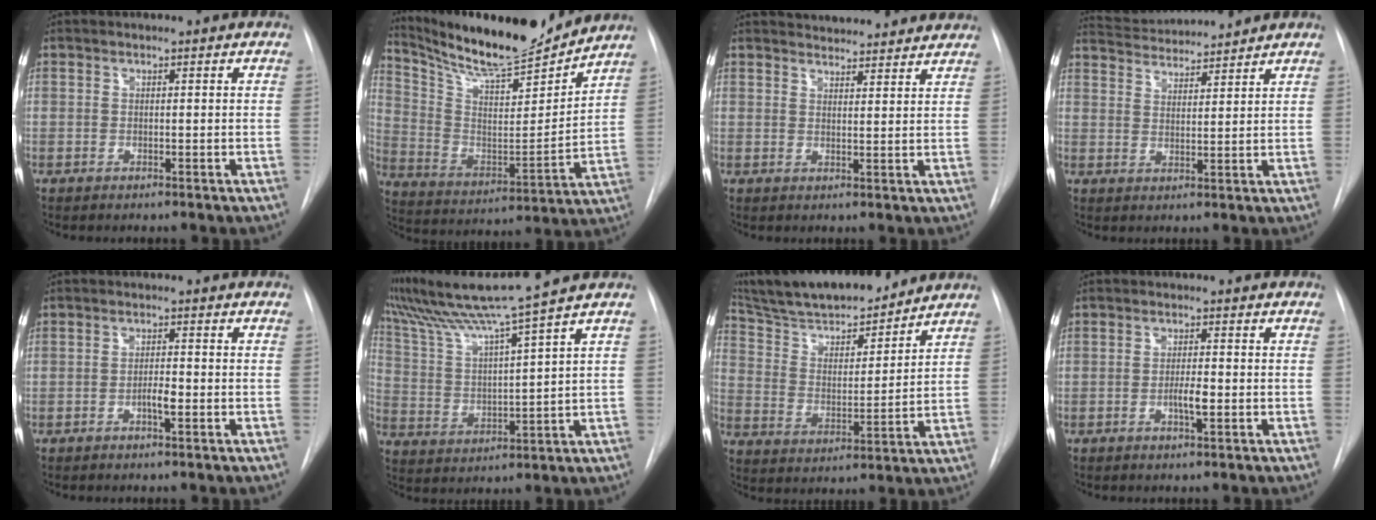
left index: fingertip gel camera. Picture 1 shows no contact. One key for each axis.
{"total": 18.4, "fx": 17.0, "fy": 1.9, "fz": 6.9, "tx": -0.137, "ty": -0.023, "tz": 0.280}
{"total": 11.7, "fx": 11.1, "fy": 2.5, "fz": 2.6, "tx": -0.023, "ty": 0.012, "tz": 0.130}
{"total": 9.3, "fx": 9.0, "fy": 0.1, "fz": 2.1, "tx": -0.046, "ty": 0.019, "tz": 0.147}
{"total": 2.2, "fx": -1.1, "fy": 0.4, "fz": 1.8, "tx": -0.031, "ty": -0.002, "tz": -0.021}
{"total": 12.9, "fx": 10.7, "fy": -3.0, "fz": 6.4, "tx": -0.120, "ty": -0.012, "tz": 0.191}
{"total": 19.0, "fx": 17.1, "fy": 3.2, "fz": 7.6, "tx": -0.134, "ty": 0.010, "tz": 0.282}
{"total": 2.5, "fx": -1.0, "fy": 0.4, "fz": 2.3, "tx": -0.042, "ty": -0.003, "tz": -0.019}